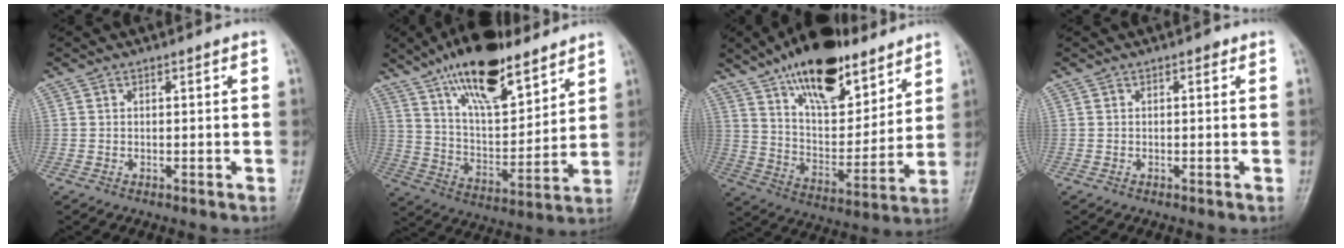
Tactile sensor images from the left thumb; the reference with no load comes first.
{"total": 20.7, "force": [13.9, 8.0, 13.1], "torque": [-0.188, -0.062, 0.243]}
{"total": 22.4, "force": [14.7, 10.0, 13.6], "torque": [-0.175, -0.064, 0.248]}
{"total": 0.6, "force": [0.3, 0.4, 0.4], "torque": [-0.001, 0.001, 0.000]}